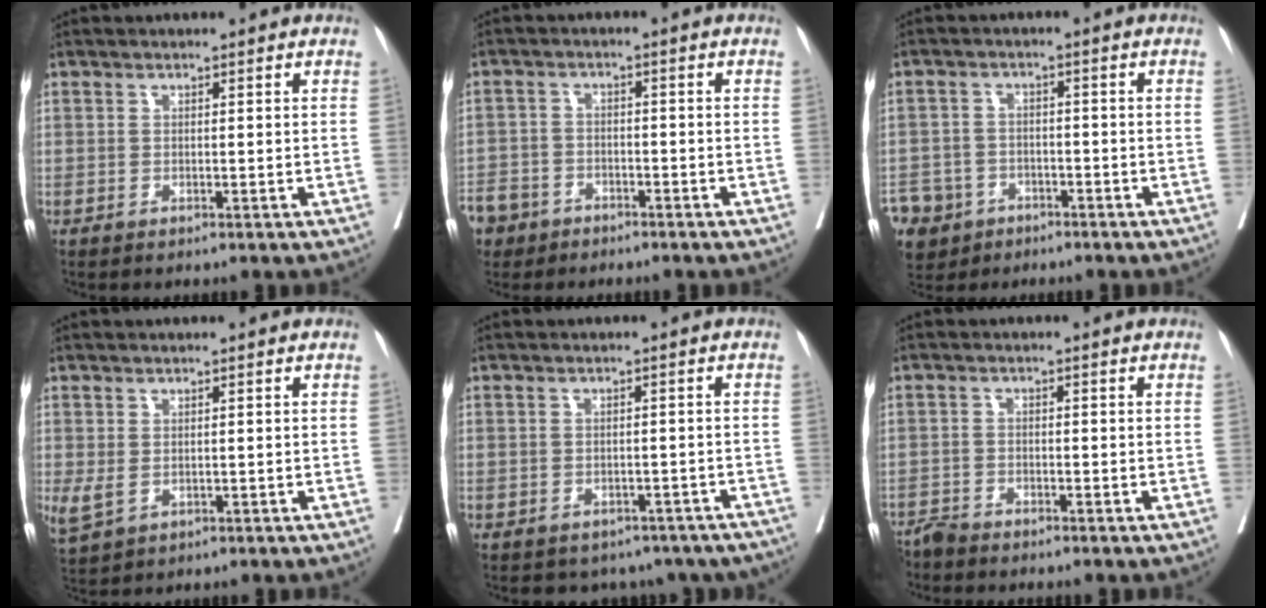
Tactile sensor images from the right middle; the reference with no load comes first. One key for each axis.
{"total": 9.6, "fx": -6.5, "fy": 6.5, "fz": 2.4, "tx": -0.085, "ty": -0.002, "tz": -0.117}
{"total": 9.3, "fx": -5.6, "fy": 7.1, "fz": 1.8, "tx": -0.058, "ty": 0.003, "tz": -0.091}
{"total": 3.2, "fx": -0.4, "fy": 1.9, "fz": 2.5, "tx": -0.067, "ty": -0.010, "tz": 0.005}
{"total": 12.4, "fx": -10.0, "fy": 6.7, "fz": 2.9, "tx": -0.046, "ty": 0.012, "tz": -0.096}
{"total": 2.3, "fx": -2.3, "fy": 0.1, "fz": 0.0, "tx": 0.003, "ty": -0.009, "tz": -0.045}